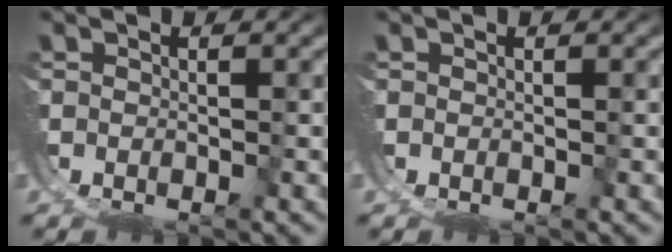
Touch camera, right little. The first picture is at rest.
{"total": 0.0}